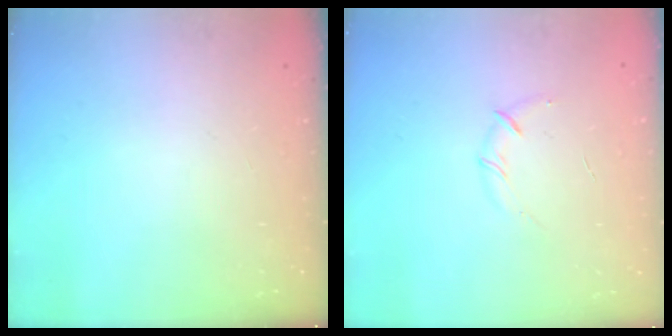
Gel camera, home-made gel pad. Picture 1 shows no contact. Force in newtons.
{"total": 3.8, "press": 3.7, "slide": 1.0}